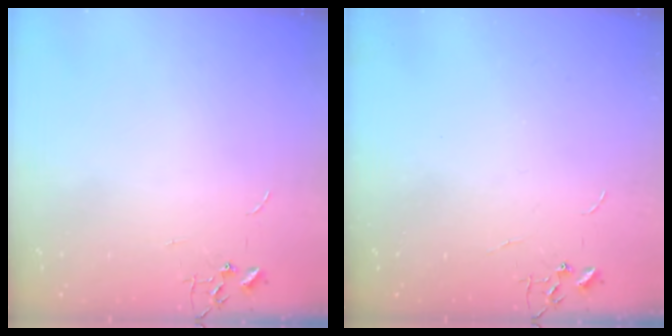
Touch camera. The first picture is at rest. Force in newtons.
{"total": 0.0}